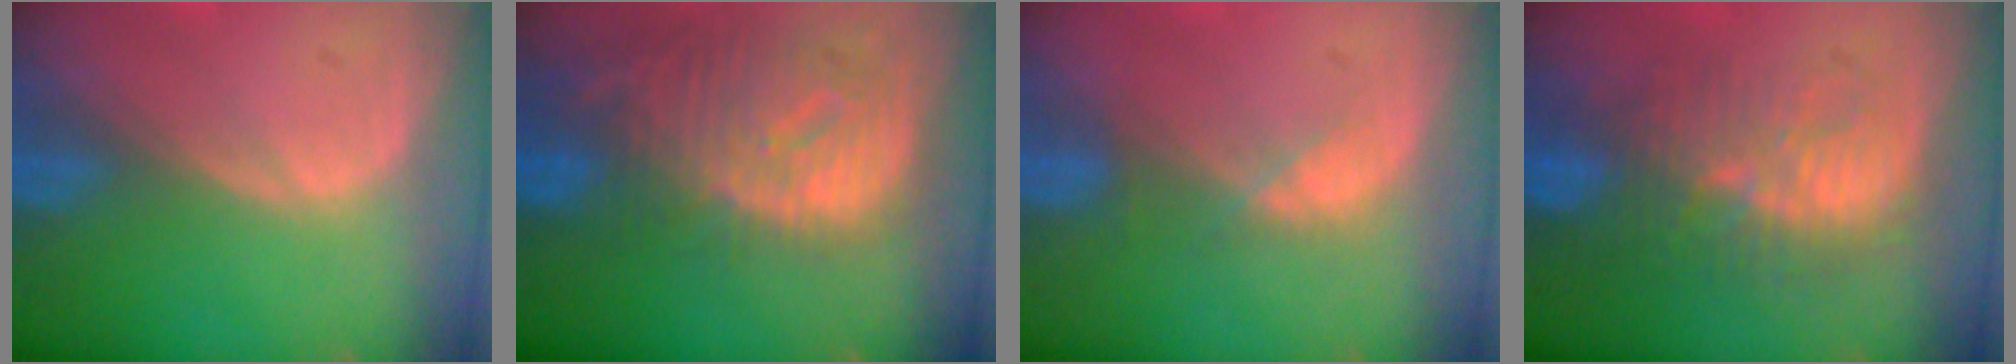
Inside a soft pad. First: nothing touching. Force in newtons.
{"total": 12.6, "press": 10.9, "slide": 6.3}
{"total": 2.3, "press": 2.2, "slide": 0.7}
{"total": 9.4, "press": 9.1, "slide": 2.0}